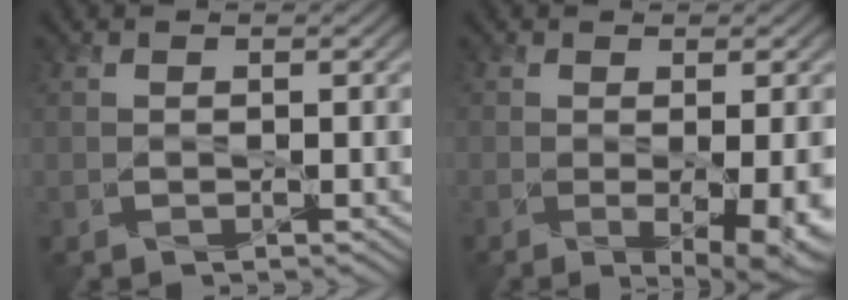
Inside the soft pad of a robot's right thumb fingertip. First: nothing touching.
{"total": 5.5, "force": [-1.8, 2.3, 4.7], "torque": [-0.071, -0.025, -0.011]}